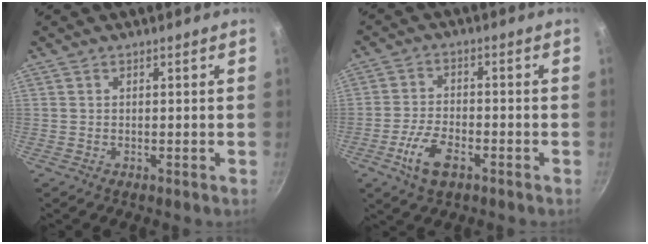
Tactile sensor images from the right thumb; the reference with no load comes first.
{"total": 7.6, "force": [-3.6, 3.6, 5.6], "torque": [-0.112, 0.017, -0.071]}